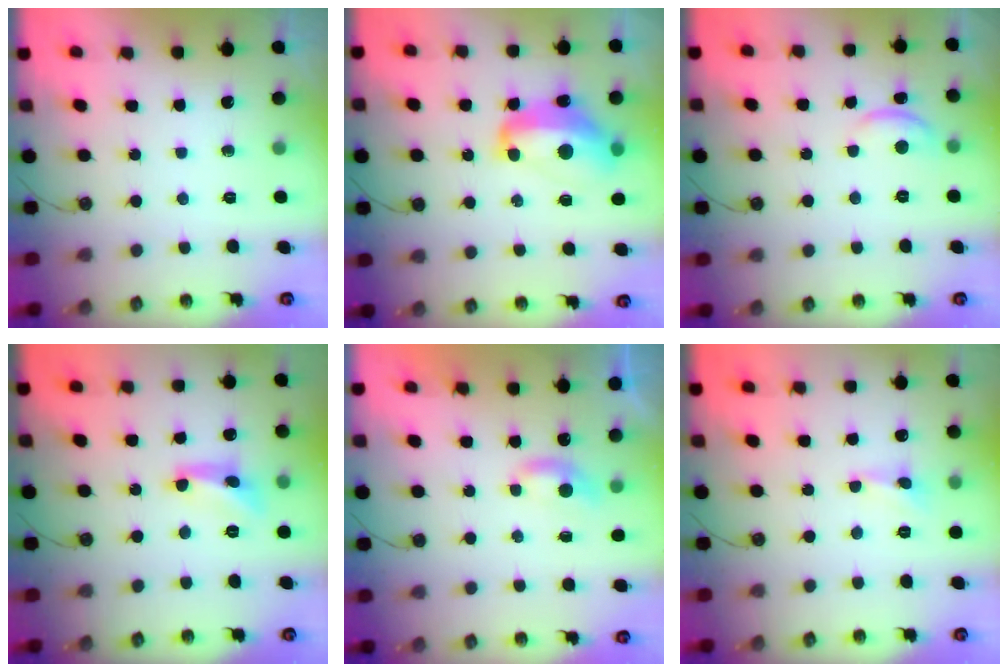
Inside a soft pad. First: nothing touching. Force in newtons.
{"total": 8.7, "press": 8.5, "slide": 1.5}
{"total": 2.4, "press": 2.4, "slide": 0.4}
{"total": 5.3, "press": 5.3, "slide": 0.3}
{"total": 2.4, "press": 2.4, "slide": 0.4}
{"total": 0.0}